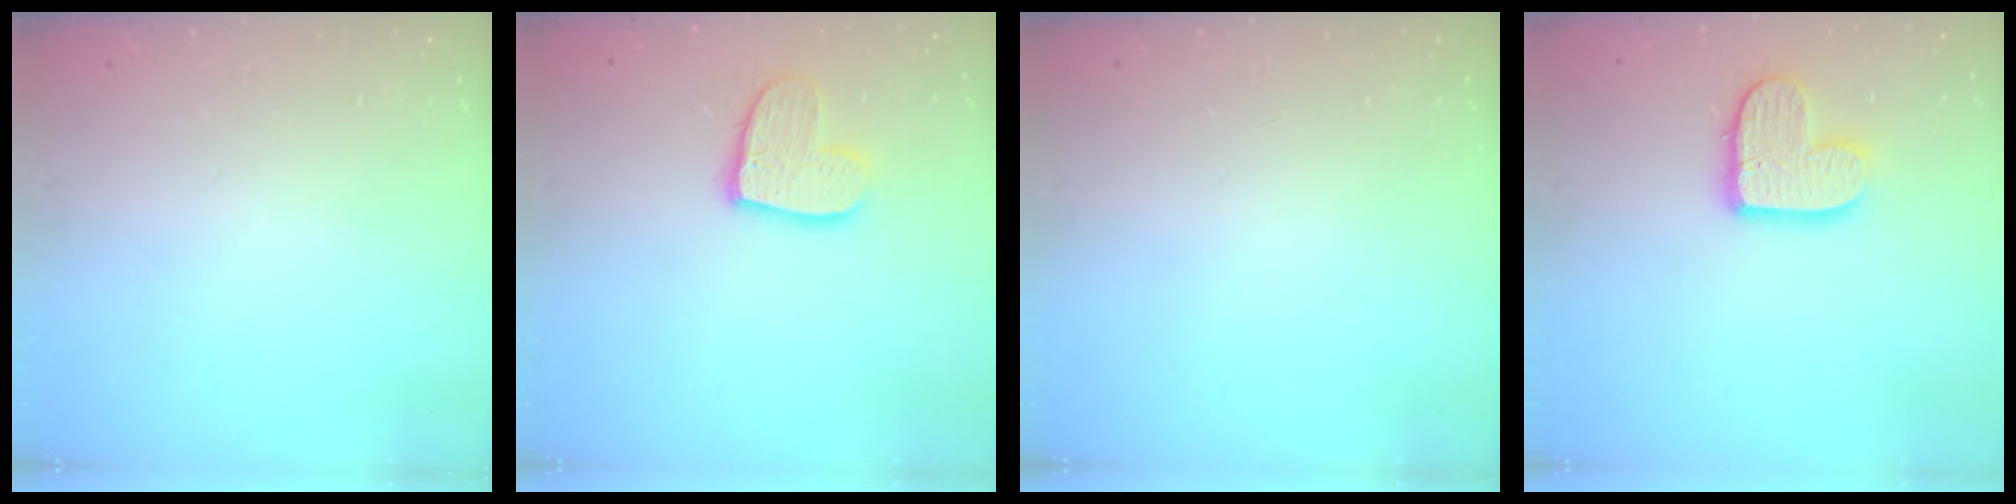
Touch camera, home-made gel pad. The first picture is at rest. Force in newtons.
{"total": 11.9, "press": 11.9, "slide": 0.9}
{"total": 0.0}
{"total": 11.1, "press": 11.1, "slide": 0.5}